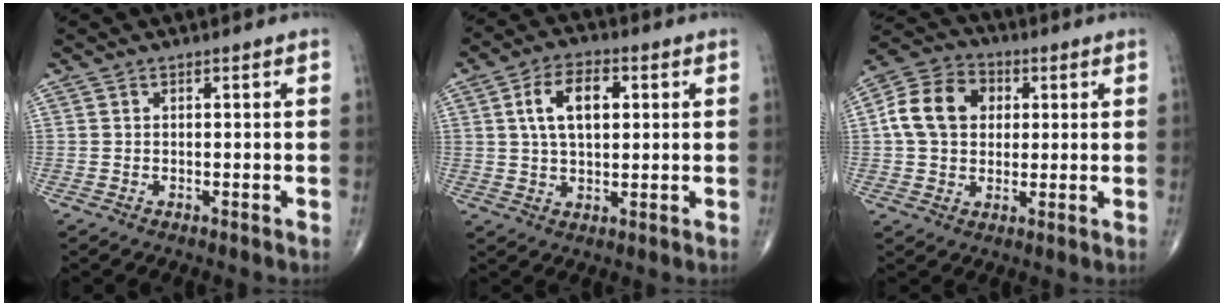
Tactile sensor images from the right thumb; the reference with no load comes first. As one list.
[{"total": 9.6, "force": [2.3, 5.4, 7.6], "torque": [-0.124, 0.006, 0.038]}, {"total": 12.1, "force": [2.0, 9.5, 7.3], "torque": [-0.112, 0.015, 0.026]}]